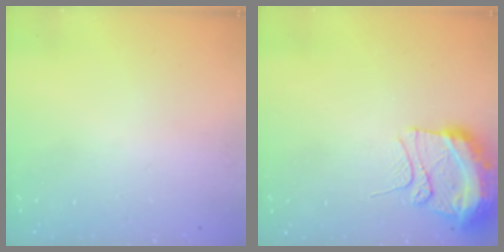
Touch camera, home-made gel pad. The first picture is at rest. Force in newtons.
{"total": 12.4, "press": 12.3, "slide": 1.6}